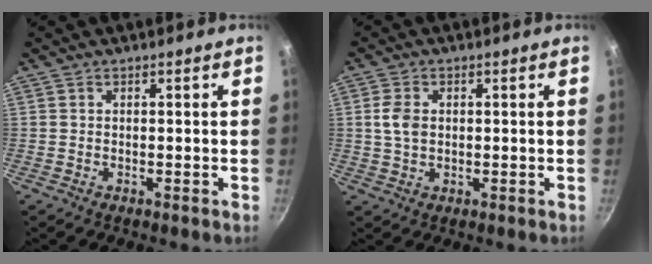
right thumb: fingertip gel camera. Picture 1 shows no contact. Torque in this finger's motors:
{"motor_torque": [-0.42, 0.43, 0.50, -0.31, 0.03]}